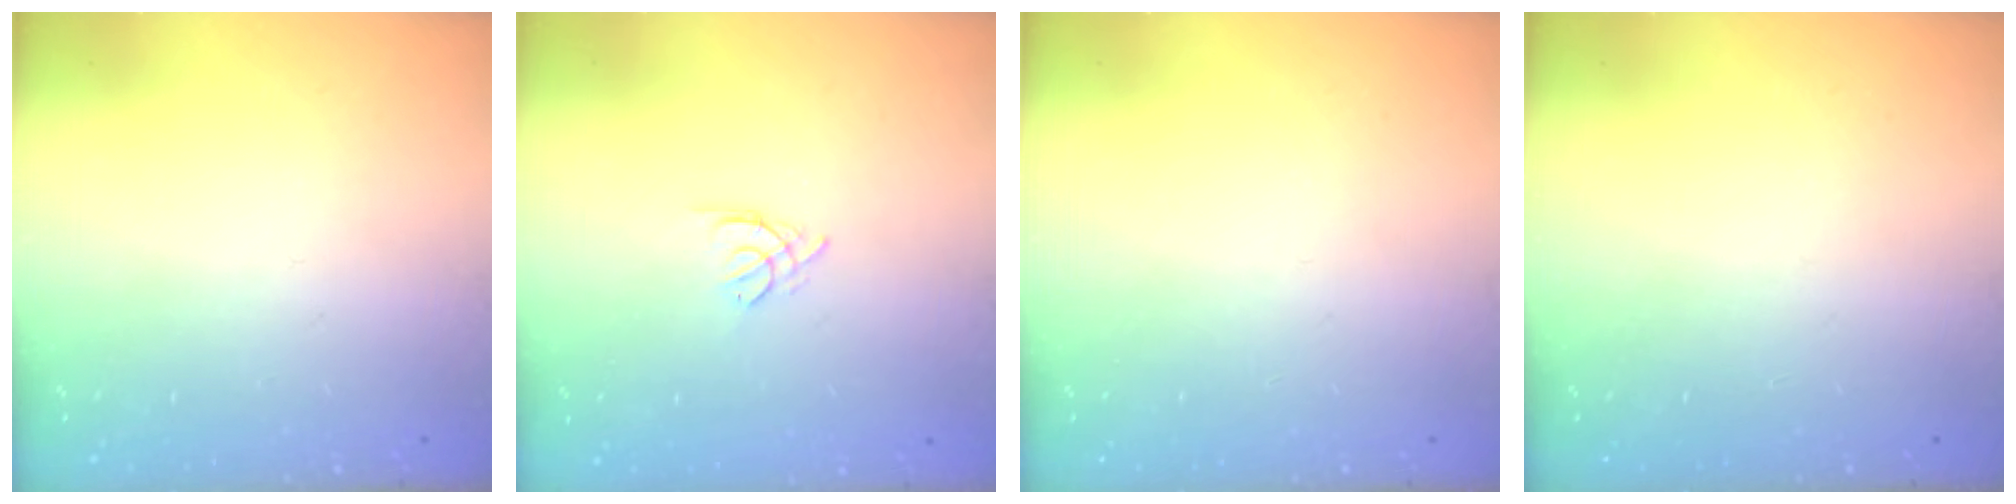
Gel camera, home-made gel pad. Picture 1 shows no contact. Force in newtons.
{"total": 3.0, "press": 2.9, "slide": 0.7}
{"total": 0.0}
{"total": 0.0}